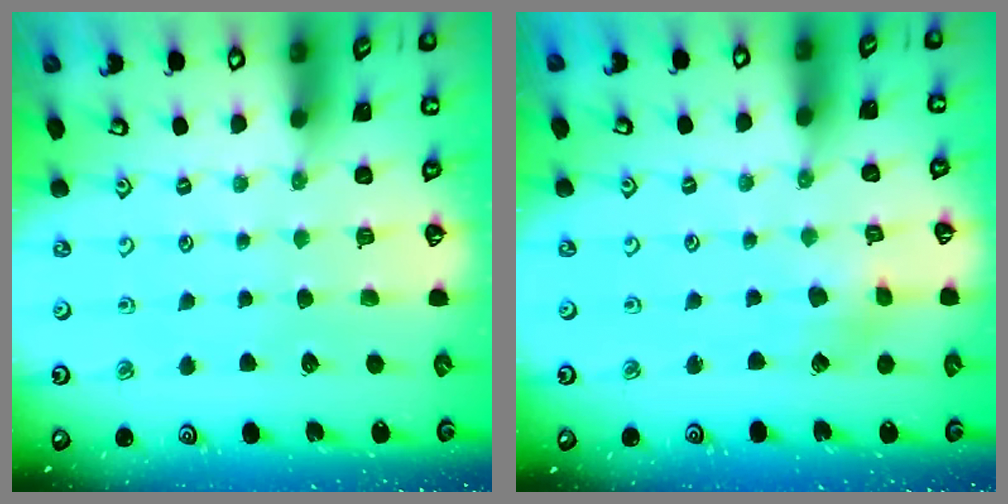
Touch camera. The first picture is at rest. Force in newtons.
{"total": 3.0, "press": 3.0, "slide": 0.1}